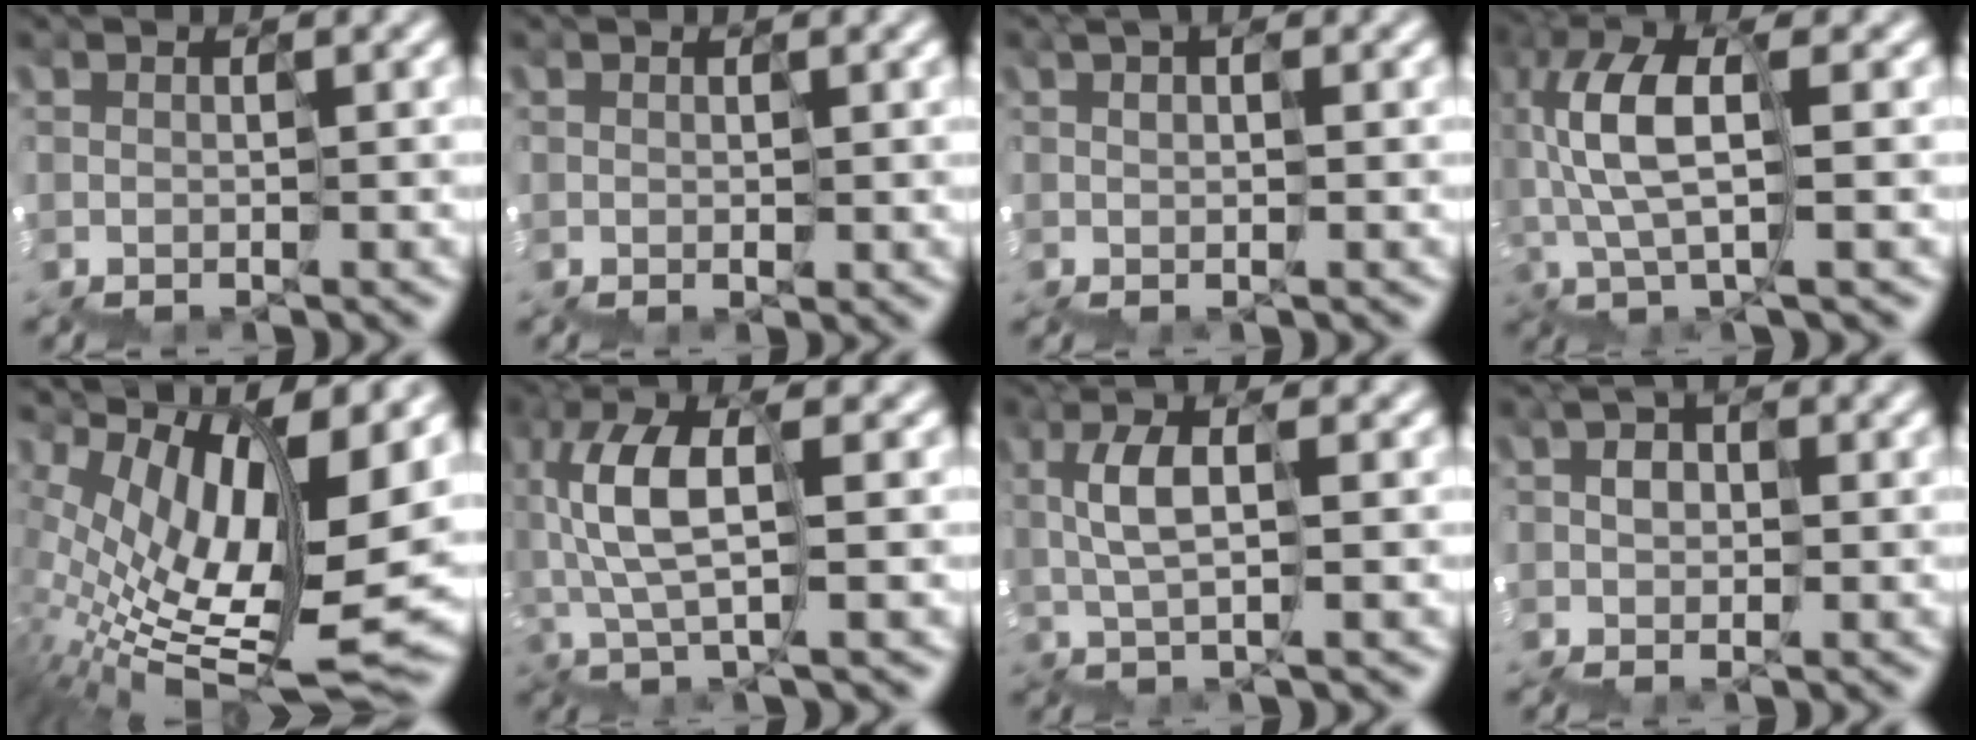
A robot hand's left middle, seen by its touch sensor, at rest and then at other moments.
{"total": 0.6, "force": [0.3, 0.4, 0.2], "torque": [-0.005, 0.008, 0.005]}
{"total": 0.5, "force": [0.4, 0.1, 0.3], "torque": [0.008, 0.009, 0.005]}
{"total": 5.2, "force": [-0.7, 2.0, 4.7], "torque": [-0.127, 0.027, -0.032]}
{"total": 11.2, "force": [3.4, 3.5, 10.1], "torque": [-0.173, 0.001, 0.092]}
{"total": 4.3, "force": [-0.7, 1.6, 3.9], "torque": [-0.109, 0.022, -0.031]}
{"total": 1.9, "force": [0.7, 0.5, 1.6], "torque": [-0.050, 0.013, 0.008]}
{"total": 1.3, "force": [0.1, 1.3, 0.4], "torque": [0.004, 0.016, -0.004]}